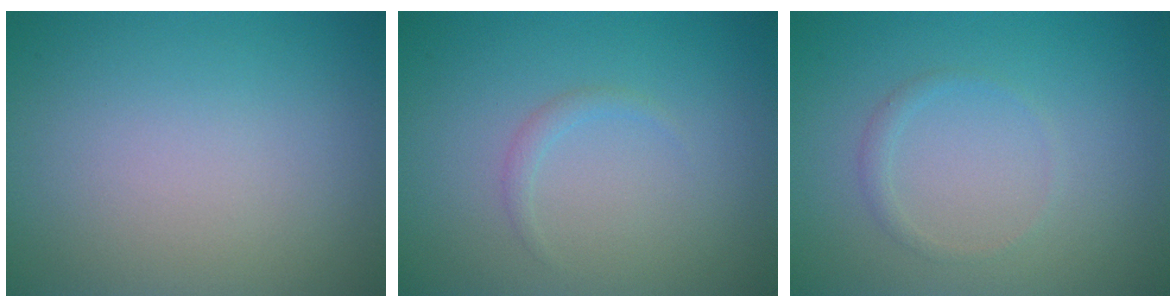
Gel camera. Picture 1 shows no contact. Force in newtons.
{"total": 0.8, "press": 0.8, "slide": 0.1}
{"total": 0.9, "press": 0.8, "slide": 0.1}